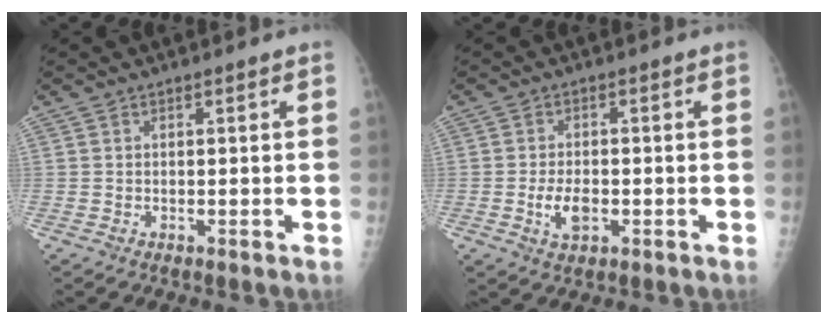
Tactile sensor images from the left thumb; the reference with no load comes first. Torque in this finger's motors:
{"motor_torque": [-0.07, 0.14, 0.16, 0.03, 0.01]}